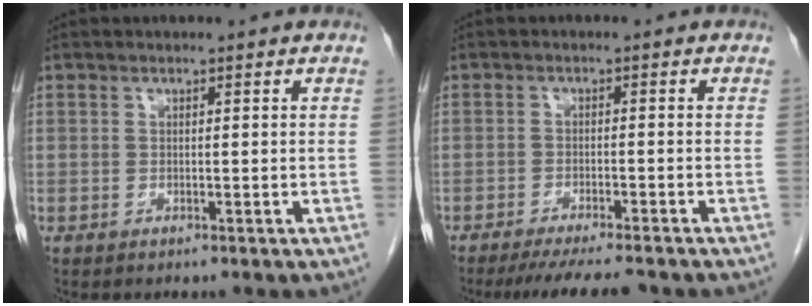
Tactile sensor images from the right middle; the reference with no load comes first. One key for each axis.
{"total": 8.8, "fx": -7.7, "fy": 0.6, "fz": 4.3, "tx": -0.054, "ty": -0.017, "tz": -0.115}